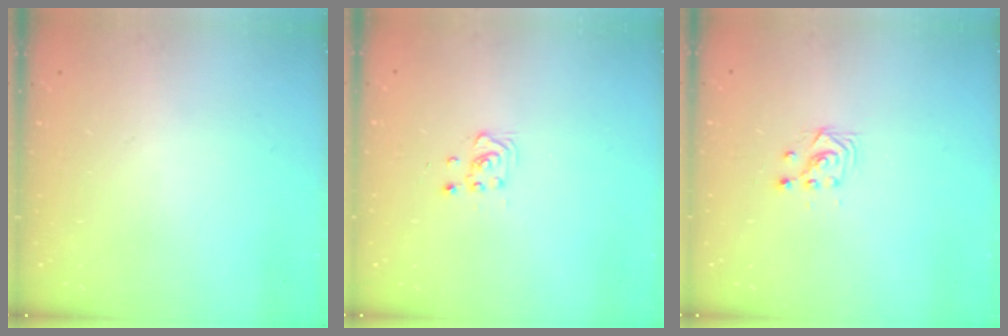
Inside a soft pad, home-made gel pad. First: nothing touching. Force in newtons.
{"total": 3.7, "press": 3.6, "slide": 0.5}
{"total": 2.9, "press": 2.9, "slide": 0.2}